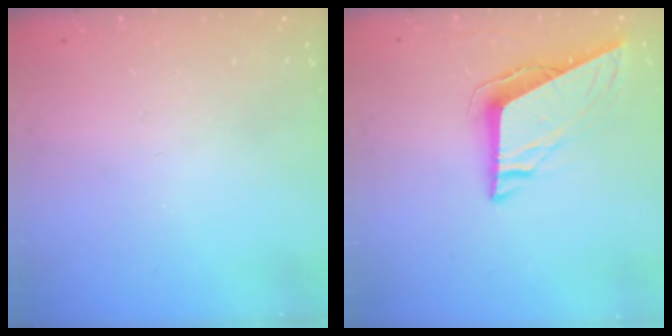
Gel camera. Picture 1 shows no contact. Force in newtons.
{"total": 8.8, "press": 8.7, "slide": 1.4}